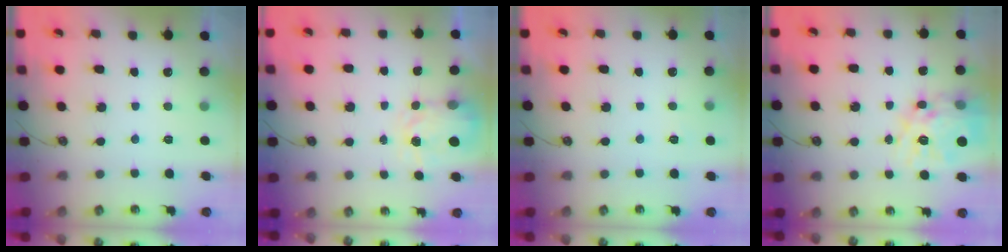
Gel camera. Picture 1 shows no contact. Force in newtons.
{"total": 3.7, "press": 3.6, "slide": 0.6}
{"total": 3.6, "press": 3.6, "slide": 0.5}
{"total": 18.5, "press": 18.5, "slide": 1.5}